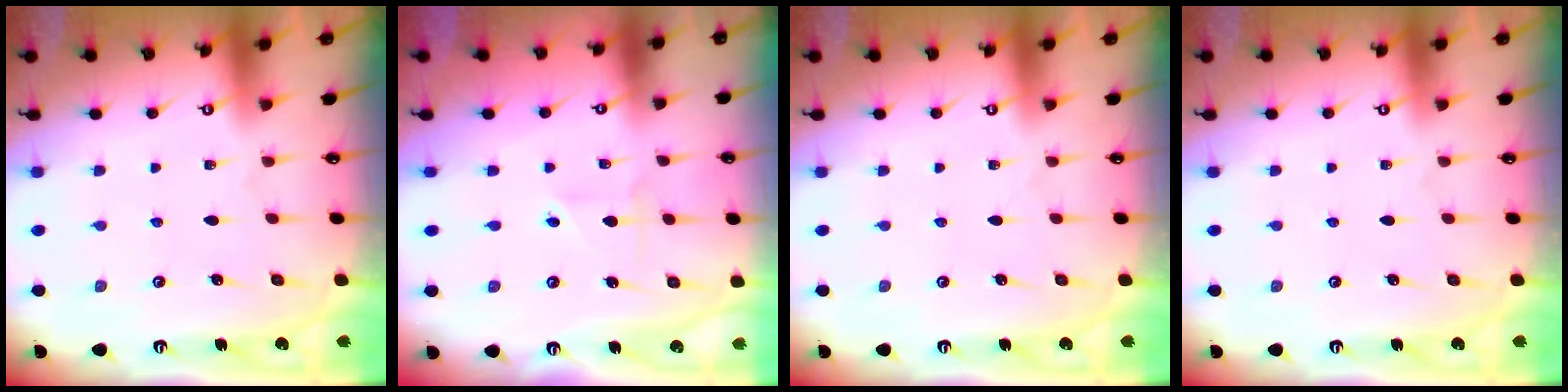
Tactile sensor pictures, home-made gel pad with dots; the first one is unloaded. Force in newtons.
{"total": 2.0, "press": 2.0, "slide": 0.2}
{"total": 0.0}
{"total": 0.0}